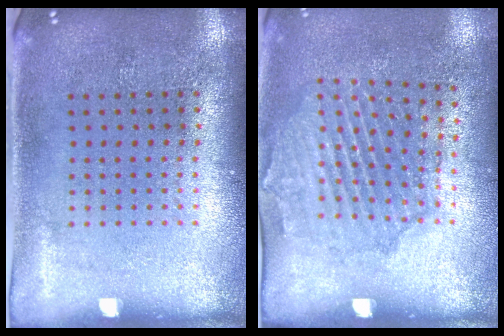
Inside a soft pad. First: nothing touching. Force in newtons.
{"total": 1.7, "press": 1.5, "slide": 0.8}